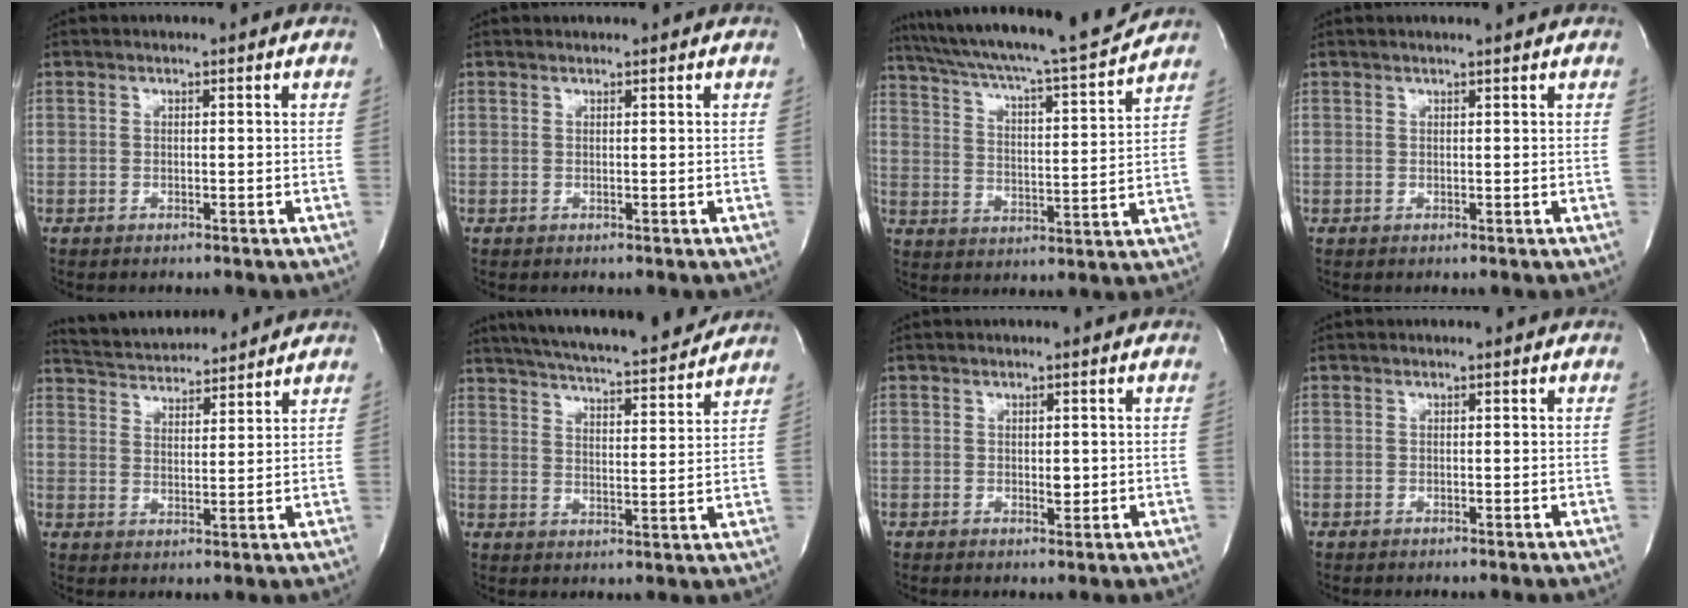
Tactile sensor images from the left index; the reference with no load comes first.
{"total": 0.7, "force": [0.7, 0.0, 0.0], "torque": [-0.005, 0.006, 0.015]}
{"total": 19.6, "force": [17.7, -0.2, 8.2], "torque": [-0.144, -0.019, 0.268]}
{"total": 2.6, "force": [2.4, -0.3, 0.9], "torque": [-0.011, 0.008, 0.032]}
{"total": 12.2, "force": [11.6, 1.8, 3.3], "torque": [-0.062, 0.020, 0.184]}
{"total": 17.8, "force": [16.2, 1.4, 7.1], "torque": [-0.122, 0.003, 0.233]}
{"total": 1.3, "force": [0.2, 0.6, 1.1], "torque": [-0.014, -0.003, 0.005]}
{"total": 0.0}